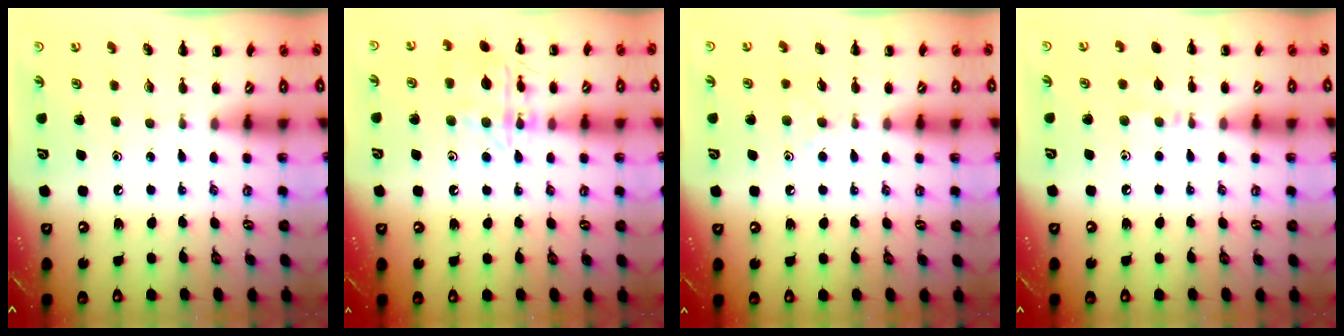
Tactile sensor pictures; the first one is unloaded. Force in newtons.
{"total": 13.0, "press": 13.0, "slide": 0.6}
{"total": 6.1, "press": 5.8, "slide": 1.7}
{"total": 6.6, "press": 6.4, "slide": 1.8}